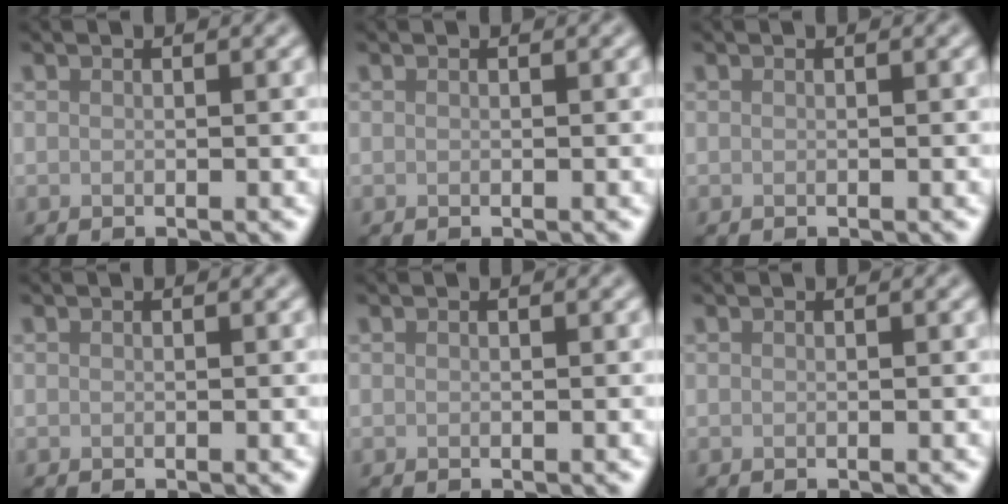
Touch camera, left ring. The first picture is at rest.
{"total": 0.0}
{"total": 0.0}
{"total": 0.0}
{"total": 0.0}
{"total": 0.0}